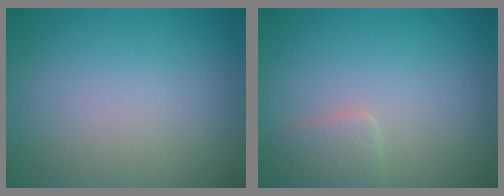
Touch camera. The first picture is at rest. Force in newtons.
{"total": 1.7, "press": 1.7, "slide": 0.1}